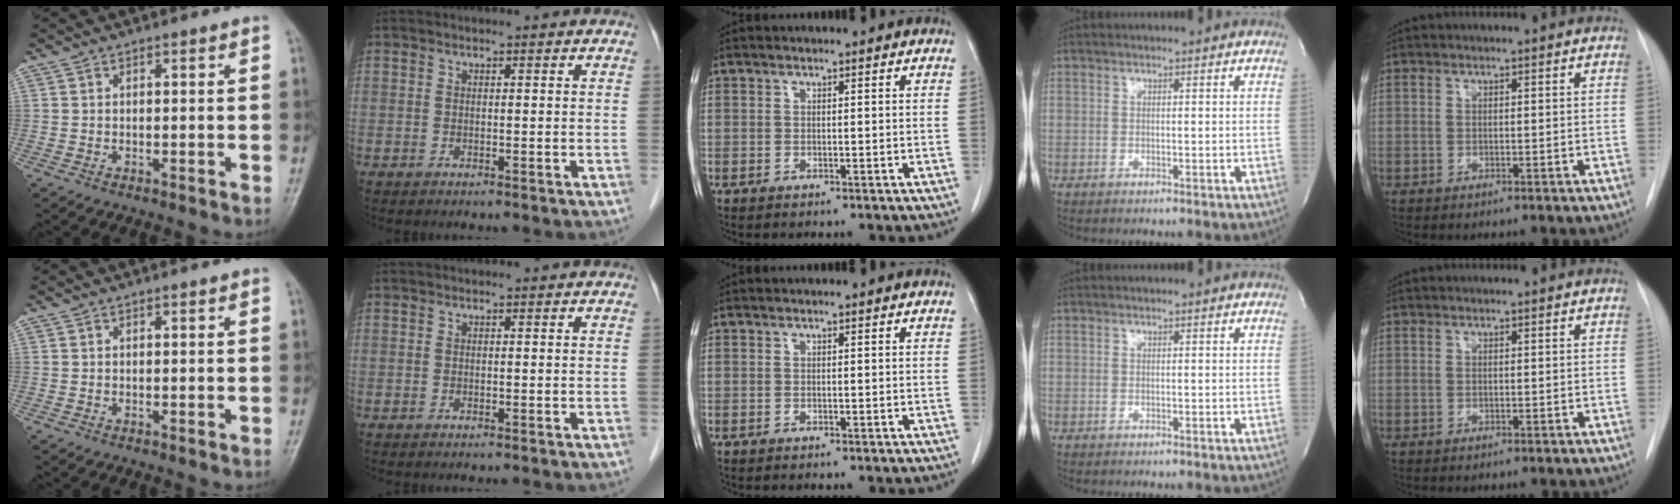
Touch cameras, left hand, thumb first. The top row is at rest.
{}